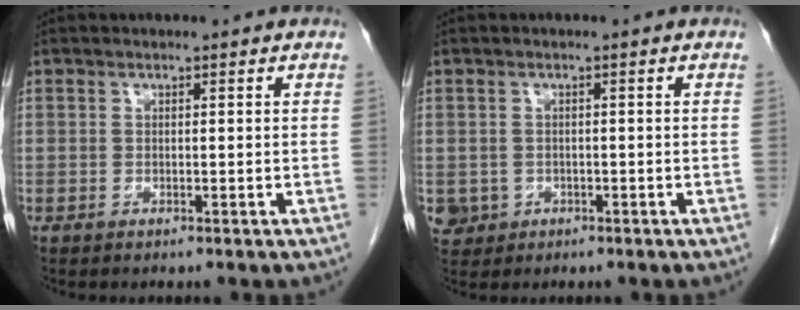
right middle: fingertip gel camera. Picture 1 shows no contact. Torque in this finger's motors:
{"motor_torque": [0.20, -0.07, 0.00, 0.00]}